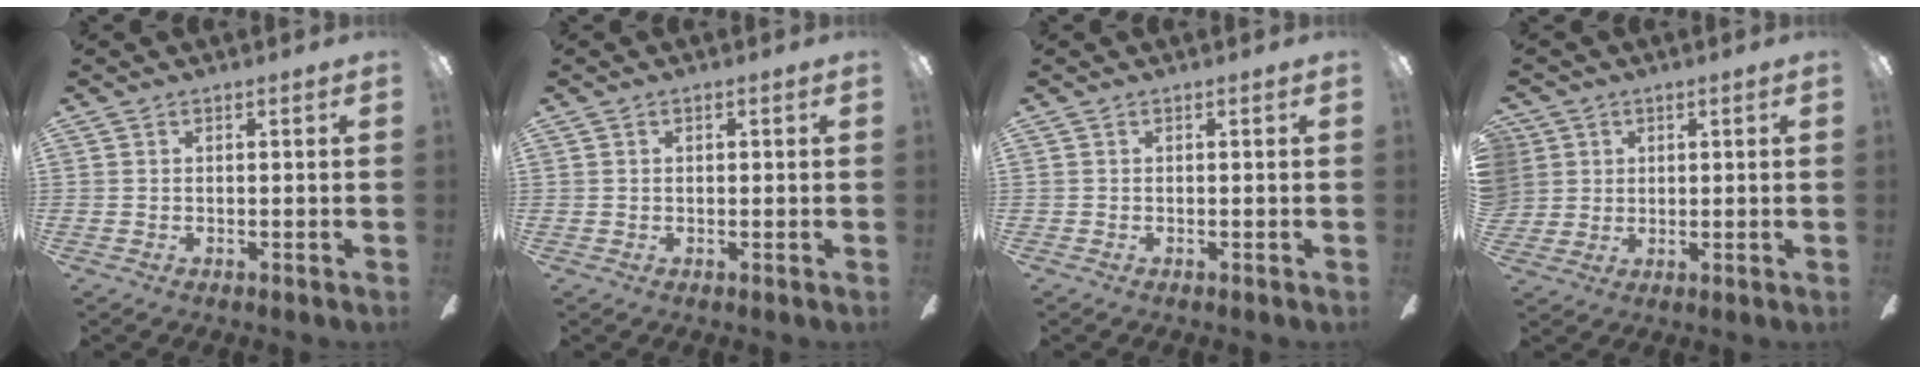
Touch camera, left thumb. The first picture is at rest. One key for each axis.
{"total": 0.8, "fx": 0.1, "fy": 0.6, "fz": 0.6, "tx": -0.011, "ty": 0.004, "tz": 0.002}
{"total": 0.0}
{"total": 4.6, "fx": 1.9, "fy": 4.2, "fz": 0.1, "tx": -0.012, "ty": 0.004, "tz": 0.035}